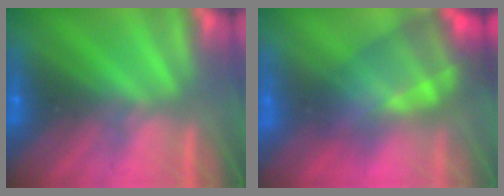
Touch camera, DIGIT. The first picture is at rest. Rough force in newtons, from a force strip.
{"total": 10.8}